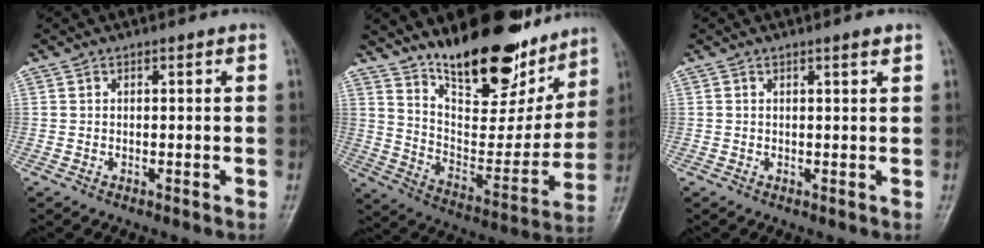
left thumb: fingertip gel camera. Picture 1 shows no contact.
{"total": 23.1, "force": [16.9, 9.1, 12.9], "torque": [-0.145, -0.094, 0.273]}
{"total": 1.3, "force": [0.9, 0.0, 1.0], "torque": [-0.011, -0.006, 0.014]}